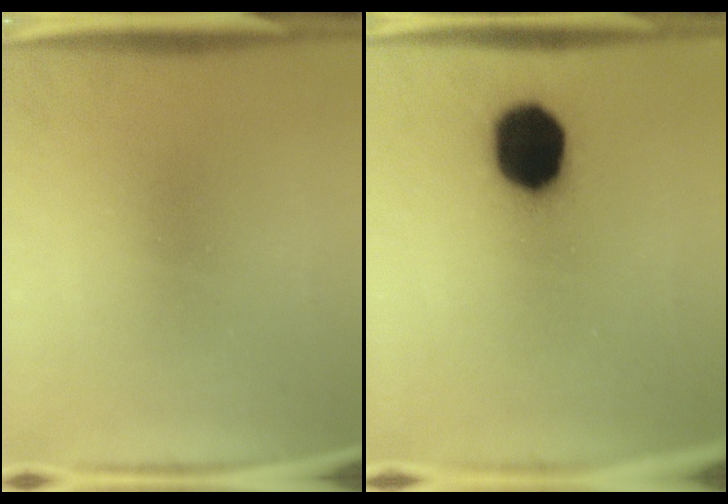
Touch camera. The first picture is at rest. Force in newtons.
{"total": 17.6}